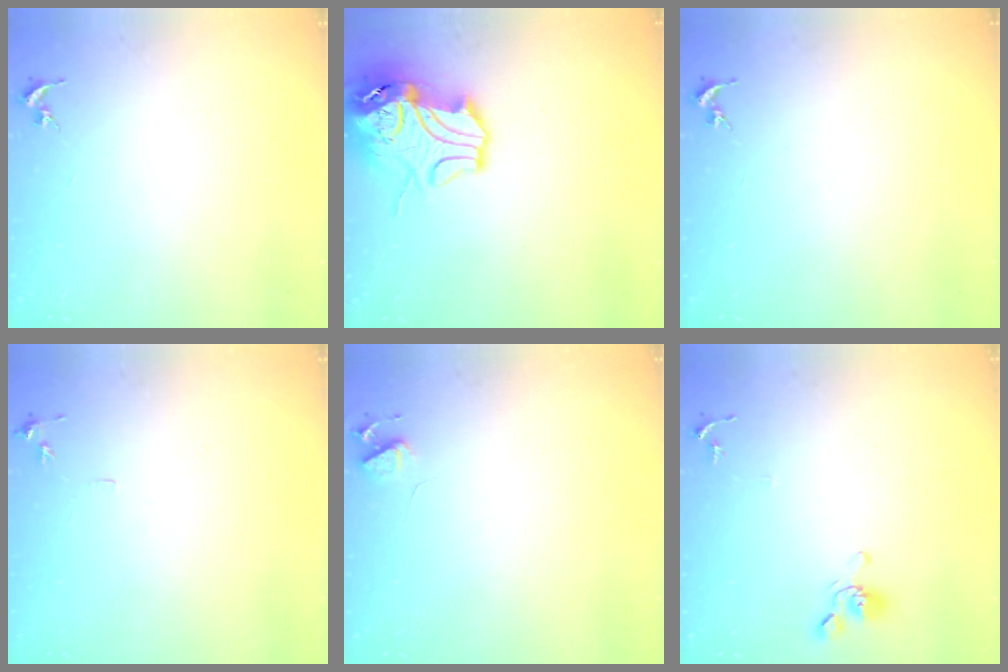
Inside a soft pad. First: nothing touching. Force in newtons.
{"total": 13.7, "press": 13.5, "slide": 2.1}
{"total": 0.0}
{"total": 4.8, "press": 4.8, "slide": 0.7}
{"total": 4.9, "press": 4.9, "slide": 0.7}
{"total": 6.8, "press": 6.7, "slide": 1.0}